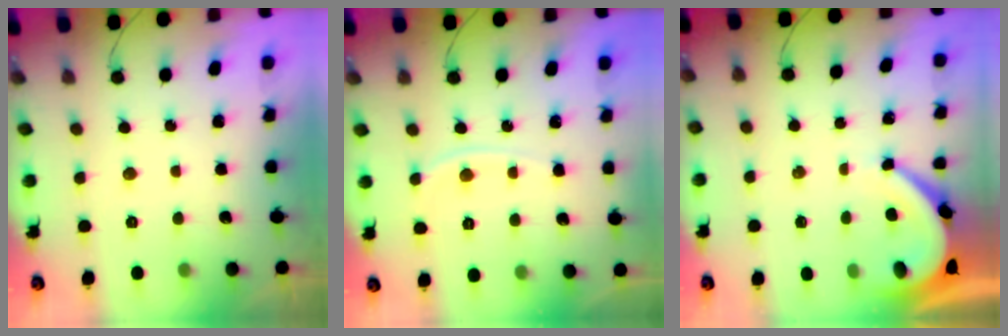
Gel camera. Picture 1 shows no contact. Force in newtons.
{"total": 5.6, "press": 5.6, "slide": 0.9}
{"total": 5.3, "press": 5.2, "slide": 0.6}